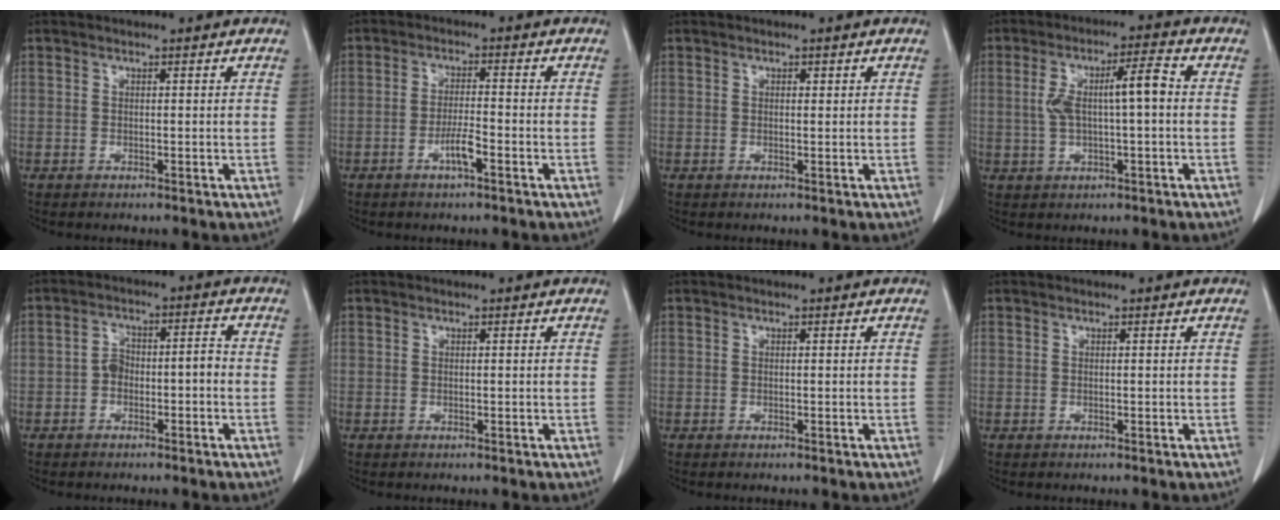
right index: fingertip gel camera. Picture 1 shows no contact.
{"total": 4.1, "force": [-2.0, 0.7, 3.5], "torque": [-0.069, 0.002, -0.037]}
{"total": 1.1, "force": [0.3, 0.6, 0.8], "torque": [-0.020, 0.001, 0.005]}
{"total": 8.4, "force": [0.5, 2.0, 8.1], "torque": [-0.158, 0.028, 0.011]}
{"total": 5.5, "force": [-1.5, 2.9, 4.4], "torque": [-0.085, 0.033, -0.023]}
{"total": 0.0}
{"total": 0.0}
{"total": 0.0}